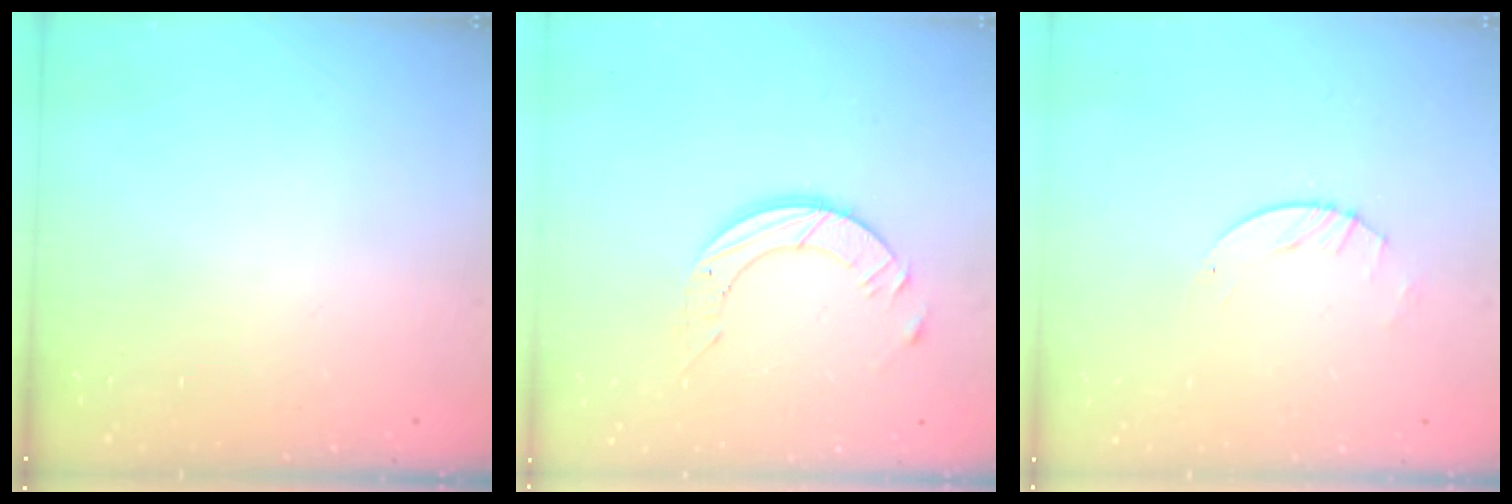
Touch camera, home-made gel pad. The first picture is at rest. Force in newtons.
{"total": 9.0, "press": 9.0, "slide": 0.8}
{"total": 2.8, "press": 2.8, "slide": 0.4}